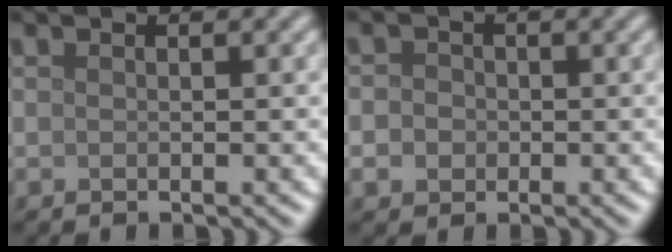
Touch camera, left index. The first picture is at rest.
{"total": 3.2, "force": [0.1, 2.9, 1.4], "torque": [-0.006, 0.016, -0.028]}